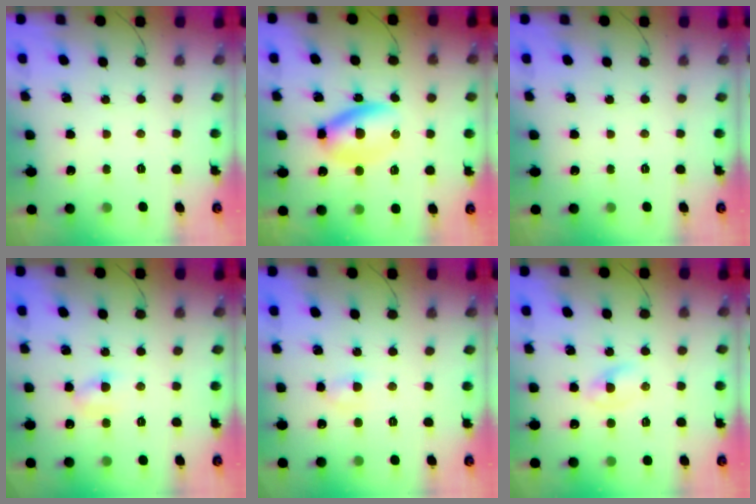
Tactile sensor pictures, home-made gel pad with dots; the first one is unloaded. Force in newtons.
{"total": 7.0, "press": 6.9, "slide": 1.1}
{"total": 0.0}
{"total": 5.0, "press": 4.7, "slide": 1.4}
{"total": 3.3, "press": 3.0, "slide": 1.3}
{"total": 2.6, "press": 2.3, "slide": 1.1}